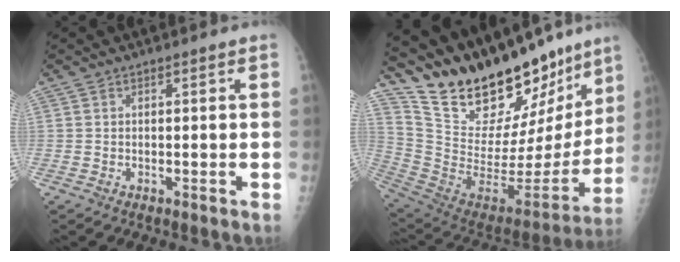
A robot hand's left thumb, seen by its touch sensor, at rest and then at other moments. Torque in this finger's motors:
{"motor_torque": [1.21, 1.08, 1.31, -1.46, 0.09]}